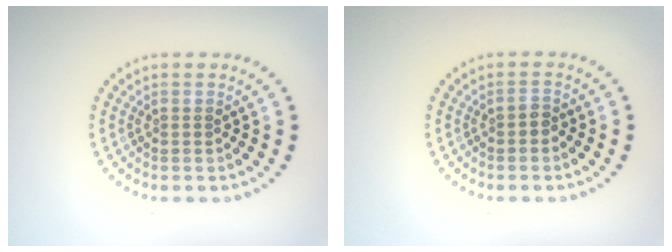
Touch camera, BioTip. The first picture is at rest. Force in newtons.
{"total": 0.8, "press": 0.7, "slide": 0.4}